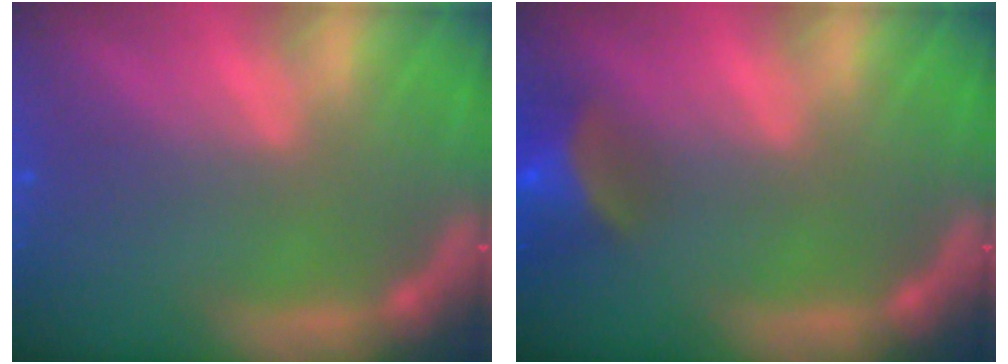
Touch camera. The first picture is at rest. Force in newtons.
{"total": 5.5}